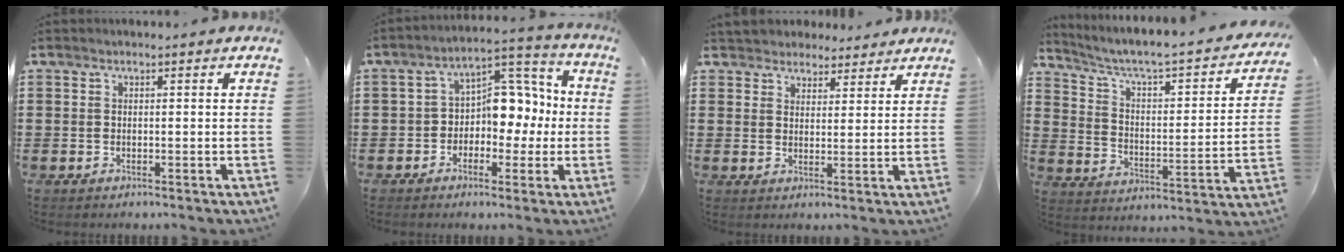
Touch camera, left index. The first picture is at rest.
{"total": 7.8, "force": [0.3, 6.2, 4.7], "torque": [-0.083, -0.006, -0.002]}
{"total": 3.7, "force": [3.3, 1.5, -0.2], "torque": [-0.012, -0.003, 0.063]}
{"total": 3.6, "force": [2.5, 0.8, 2.5], "torque": [-0.063, -0.034, 0.029]}